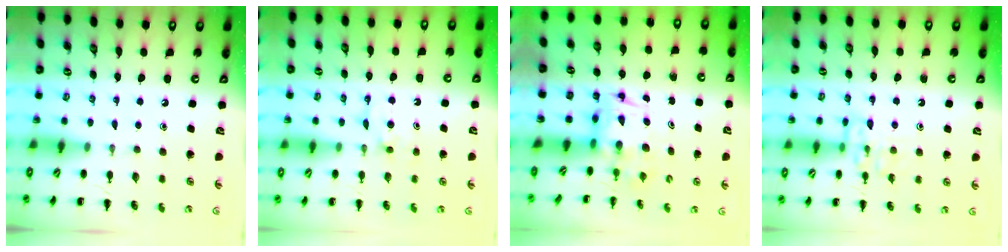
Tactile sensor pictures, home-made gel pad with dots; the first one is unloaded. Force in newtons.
{"total": 5.5, "press": 5.2, "slide": 1.6}
{"total": 2.7, "press": 2.7, "slide": 0.5}
{"total": 11.3, "press": 11.3, "slide": 0.9}